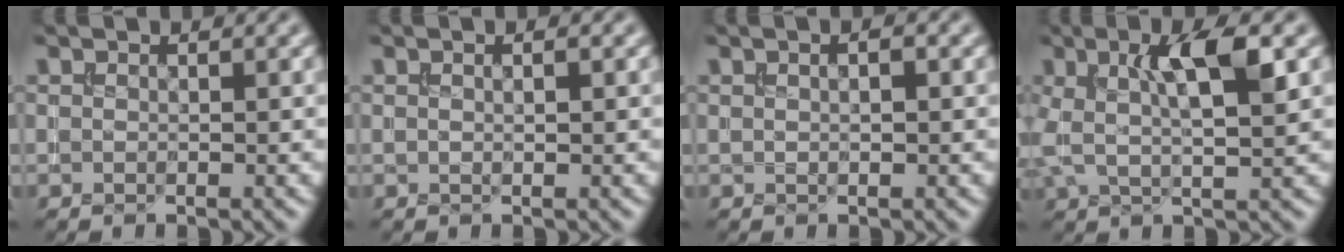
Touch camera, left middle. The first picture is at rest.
{"total": 1.2, "force": [0.4, 0.4, 1.0], "torque": [-0.007, -0.007, 0.003]}
{"total": 2.6, "force": [1.0, 1.3, 2.1], "torque": [-0.016, 0.015, -0.004]}
{"total": 5.9, "force": [1.1, 1.9, 5.4], "torque": [-0.099, 0.004, 0.019]}